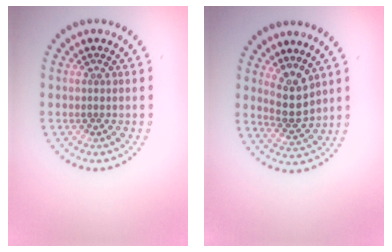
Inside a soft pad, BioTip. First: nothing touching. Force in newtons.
{"total": 2.9, "press": 2.5, "slide": 1.3}